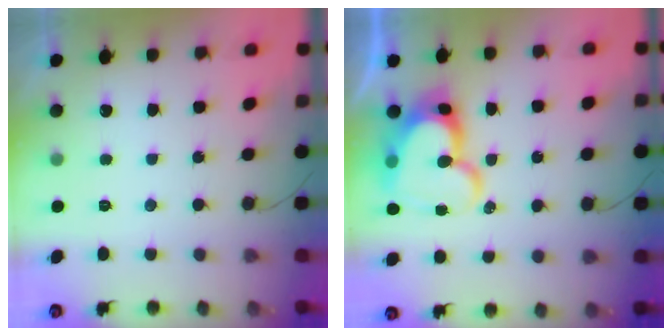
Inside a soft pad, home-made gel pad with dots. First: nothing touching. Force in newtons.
{"total": 17.1, "press": 17.1, "slide": 1.7}